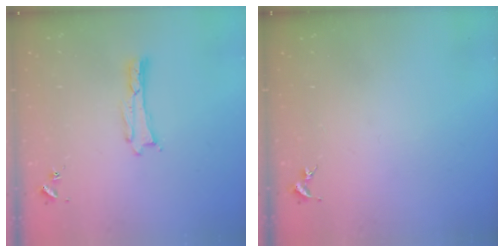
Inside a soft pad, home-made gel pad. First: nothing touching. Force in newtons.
{"total": 0.0}